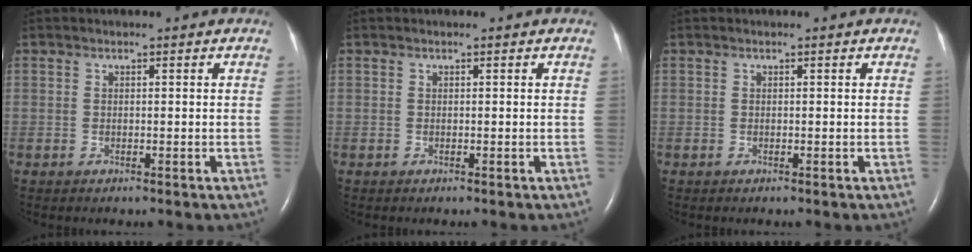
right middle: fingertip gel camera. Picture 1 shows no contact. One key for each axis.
{"total": 0.0}
{"total": 0.0}